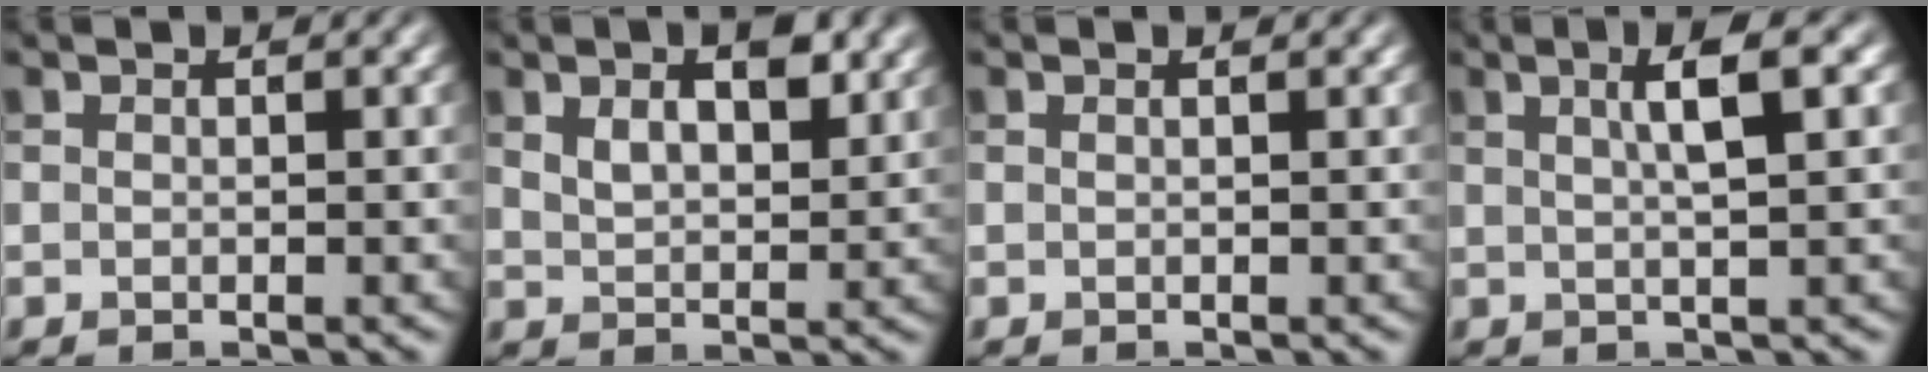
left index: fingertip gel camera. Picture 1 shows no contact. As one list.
[{"total": 4.4, "force": [2.3, 1.8, 3.3], "torque": [-0.062, -0.001, 0.041]}, {"total": 0.7, "force": [0.4, -0.1, 0.5], "torque": [-0.006, 0.000, -0.003]}, {"total": 3.7, "force": [1.1, 0.4, 3.4], "torque": [-0.044, 0.011, 0.014]}]